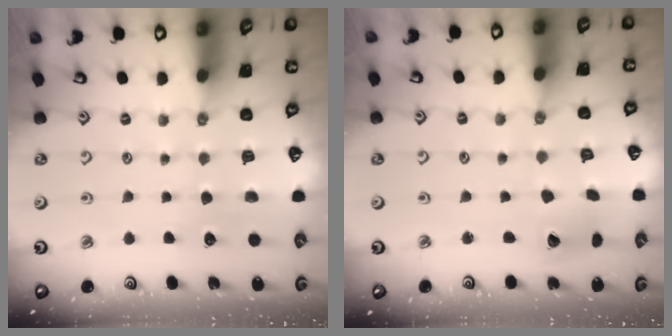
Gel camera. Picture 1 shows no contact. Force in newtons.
{"total": 5.5, "press": 5.5, "slide": 0.7}